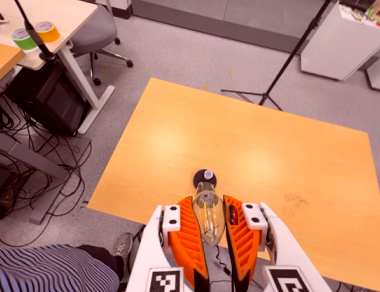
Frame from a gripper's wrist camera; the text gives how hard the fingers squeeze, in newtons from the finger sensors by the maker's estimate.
{"total": 19.2, "left": 24.2, "right": 14.3}